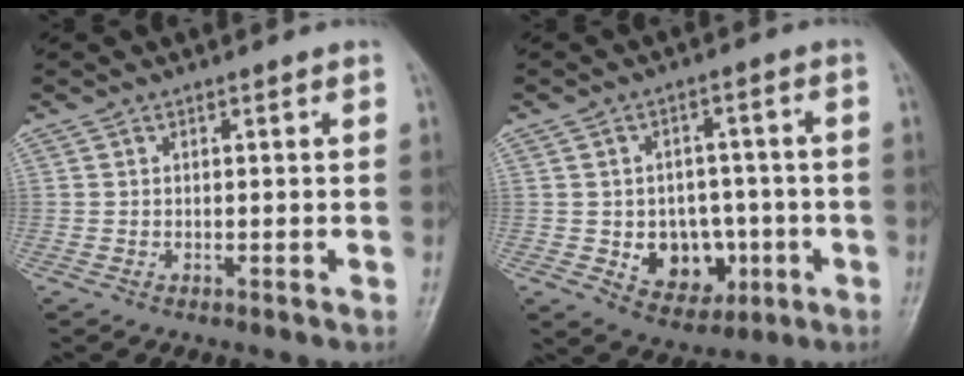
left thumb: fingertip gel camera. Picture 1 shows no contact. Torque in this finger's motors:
{"motor_torque": [-0.01, 0.32, 0.24, 0.10, 0.04]}